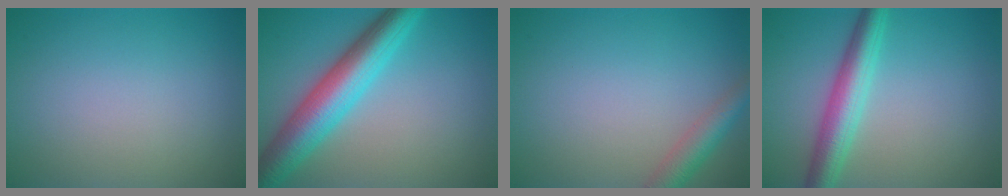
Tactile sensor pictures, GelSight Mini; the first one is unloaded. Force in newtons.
{"total": 7.5, "press": 7.5, "slide": 0.2}
{"total": 2.9, "press": 2.9, "slide": 0.2}
{"total": 4.7, "press": 4.7, "slide": 0.1}